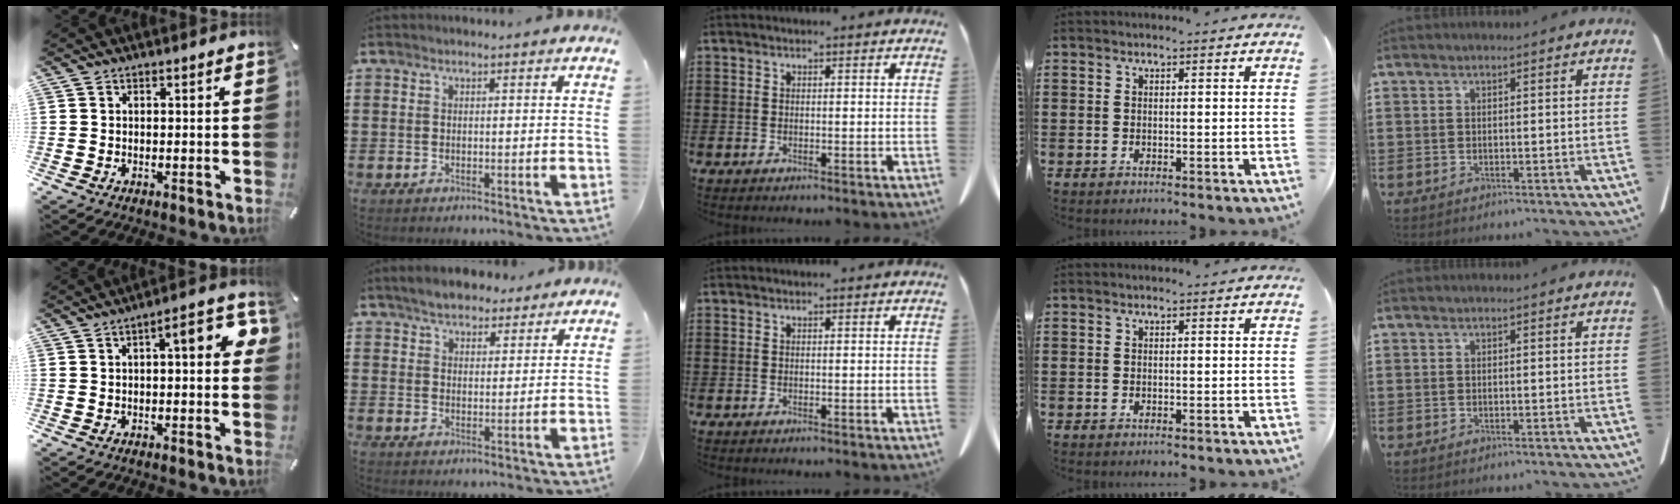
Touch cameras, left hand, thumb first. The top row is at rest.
{"thumb": {"total": 8.8, "force": [1.7, 2.9, 8.1], "torque": [-0.102, -0.010, 0.020]}, "index": {"total": 4.9, "force": [4.2, 2.0, 1.4], "torque": [-0.040, 0.002, 0.079]}}